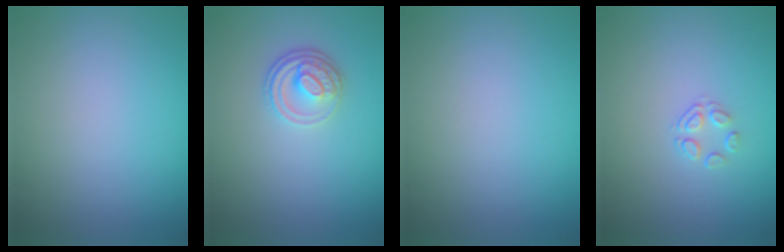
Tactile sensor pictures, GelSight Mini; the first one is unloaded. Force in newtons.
{"total": 2.8, "press": 2.3, "slide": 1.7}
{"total": 0.0}
{"total": 1.5, "press": 0.8, "slide": 1.3}